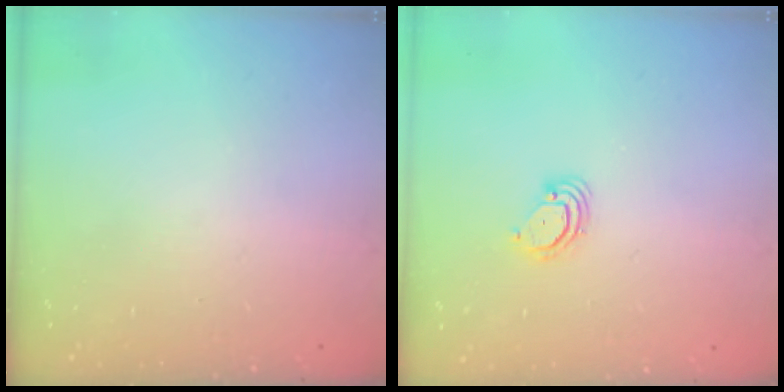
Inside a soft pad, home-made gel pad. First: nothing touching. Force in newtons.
{"total": 3.2, "press": 3.2, "slide": 0.2}